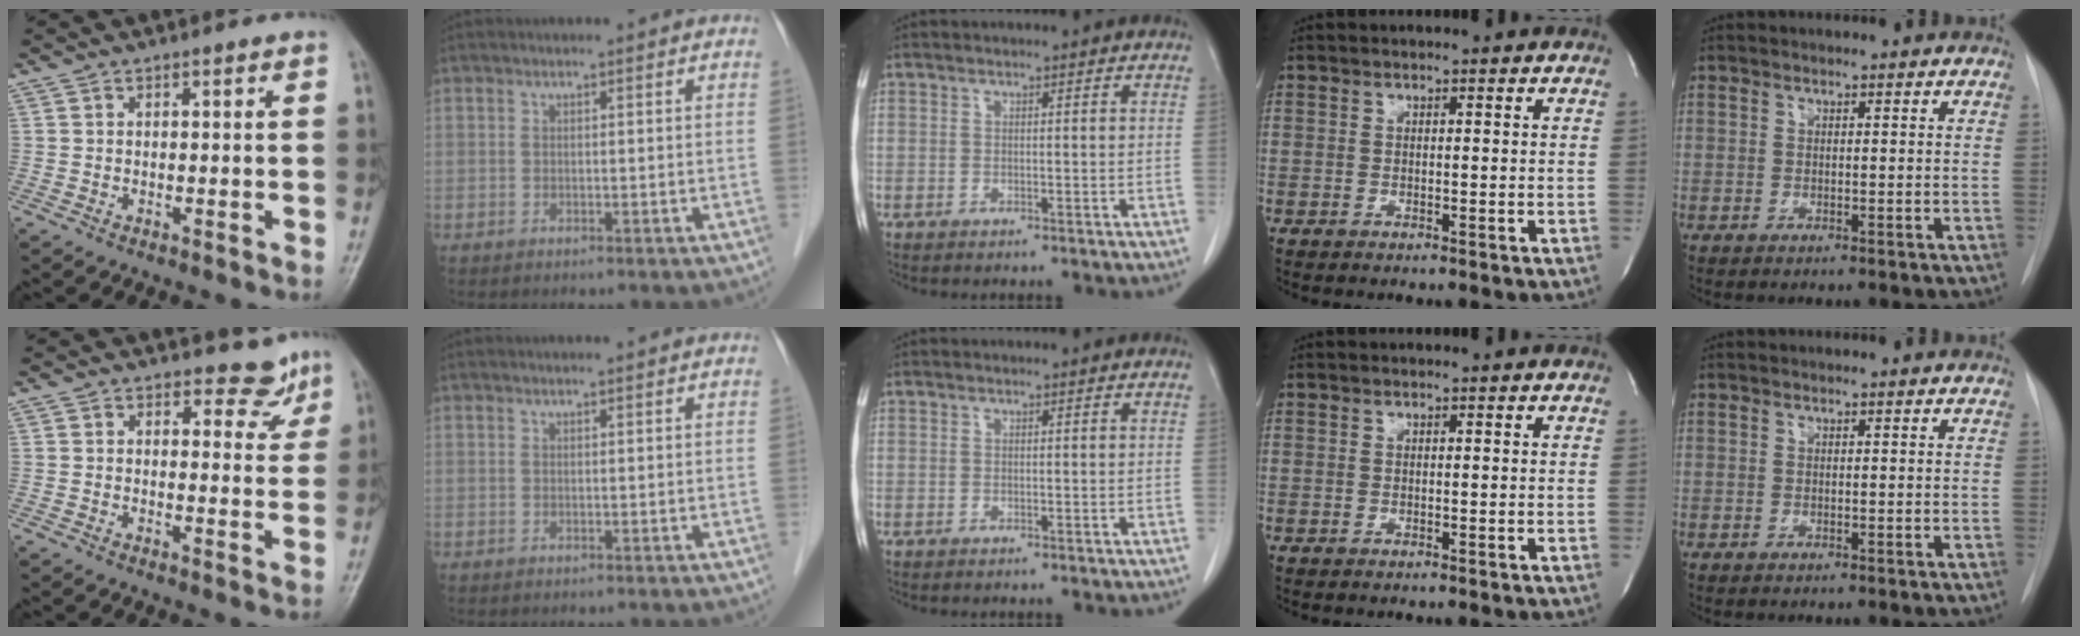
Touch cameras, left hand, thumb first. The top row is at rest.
{"thumb": {"total": 4.8, "force": [4.0, 2.5, 0.7], "torque": [0.018, -0.032, 0.040]}, "index": {"total": 0.6, "force": [0.5, 0.0, 0.3], "torque": [-0.007, 0.001, 0.008]}}